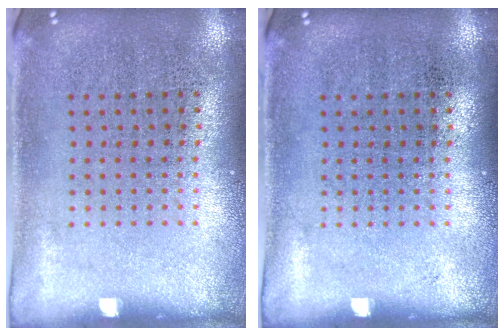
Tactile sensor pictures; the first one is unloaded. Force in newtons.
{"total": 0.0}